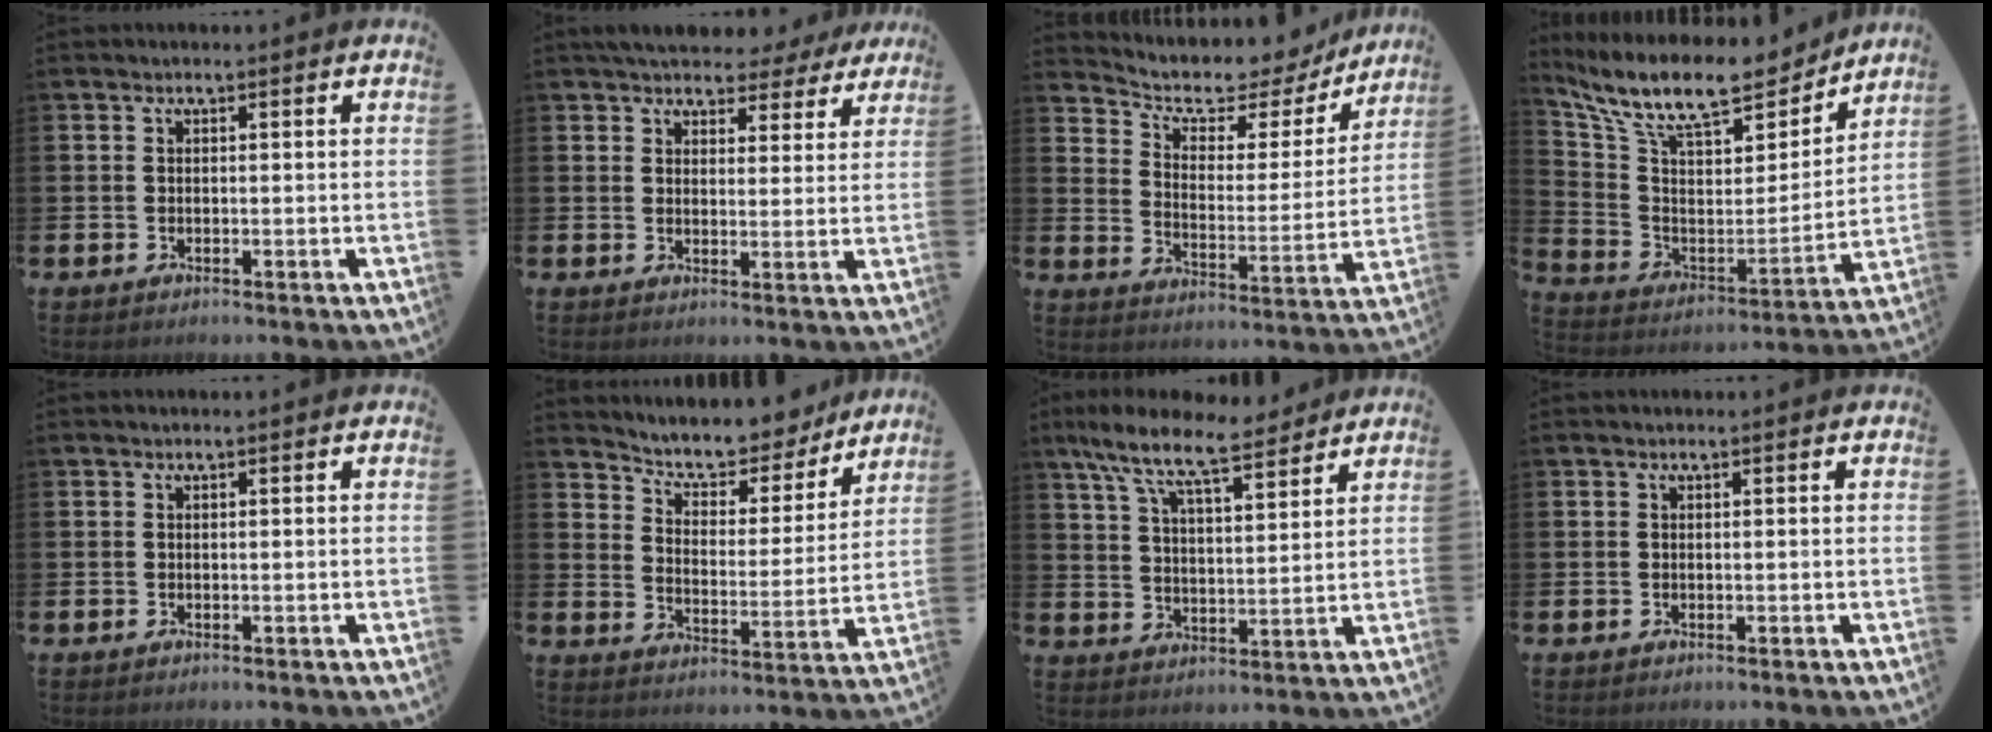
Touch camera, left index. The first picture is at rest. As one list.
[{"total": 5.5, "force": [5.0, 2.1, 1.0], "torque": [-0.023, -0.028, 0.086]}, {"total": 6.2, "force": [5.4, 2.5, 1.7], "torque": [-0.053, -0.042, 0.085]}, {"total": 12.9, "force": [11.0, 3.6, 5.7], "torque": [-0.139, -0.072, 0.190]}, {"total": 0.0}, {"total": 7.7, "force": [7.2, 2.4, 1.4], "torque": [-0.046, -0.062, 0.121]}, {"total": 10.1, "force": [8.6, 2.3, 4.7], "torque": [-0.109, -0.040, 0.152]}, {"total": 0.0}]